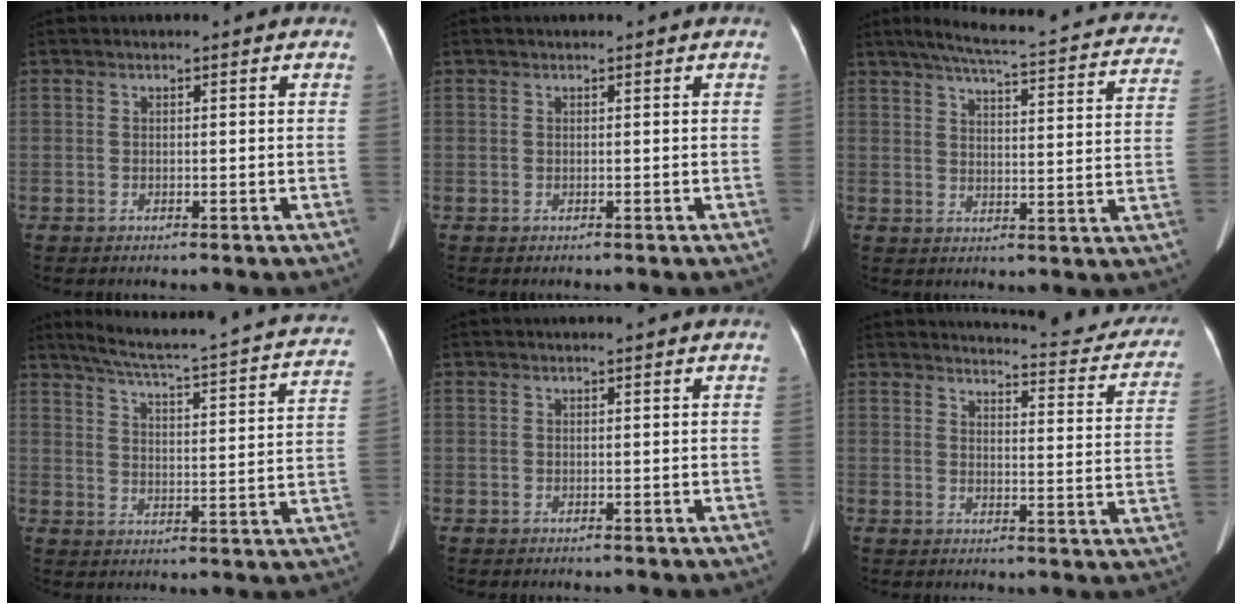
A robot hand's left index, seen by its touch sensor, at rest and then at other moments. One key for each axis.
{"total": 0.0}
{"total": 24.4, "fx": 20.7, "fy": 3.7, "fz": 12.4, "tx": -0.171, "ty": -0.007, "tz": 0.238}
{"total": 25.5, "fx": 22.4, "fy": 2.0, "fz": 12.1, "tx": -0.183, "ty": -0.037, "tz": 0.275}
{"total": 0.6, "fx": 0.6, "fy": -0.1, "fz": 0.3, "tx": -0.005, "ty": 0.011, "tz": 0.014}
{"total": 18.3, "fx": 17.3, "fy": 3.0, "fz": 5.1, "tx": -0.043, "ty": -0.074, "tz": 0.173}